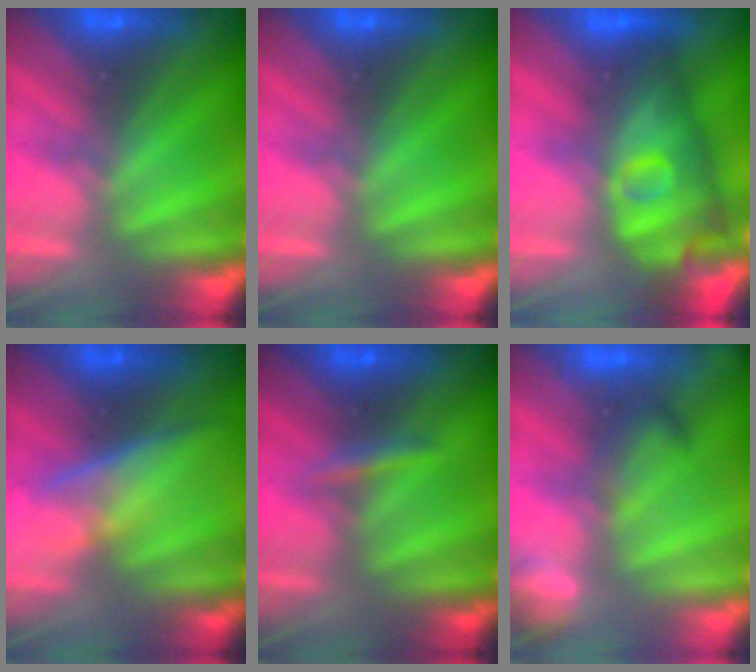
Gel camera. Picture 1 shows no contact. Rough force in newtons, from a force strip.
{"total": 0.0}
{"total": 4.5}
{"total": 2.7}
{"total": 2.4}
{"total": 2.4}